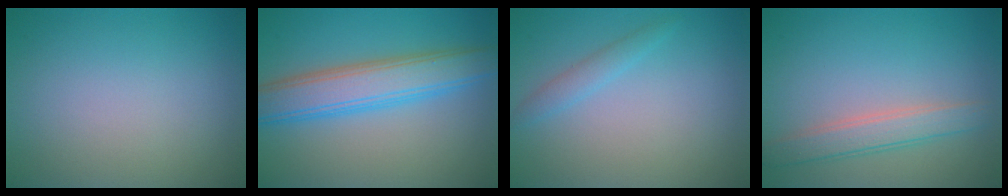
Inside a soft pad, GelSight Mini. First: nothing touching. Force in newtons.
{"total": 6.1, "press": 6.1, "slide": 0.3}
{"total": 1.4, "press": 1.4, "slide": 0.1}
{"total": 2.9, "press": 2.9, "slide": 0.2}